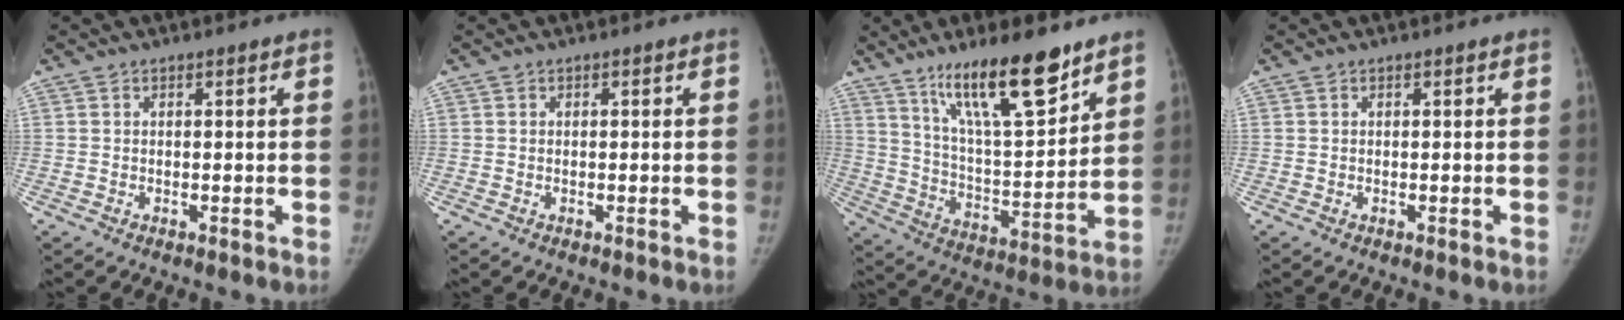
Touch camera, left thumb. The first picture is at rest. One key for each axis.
{"total": 0.0}
{"total": 18.6, "fx": 12.7, "fy": 4.3, "fz": 12.9, "tx": -0.187, "ty": -0.075, "tz": 0.226}
{"total": 0.0}